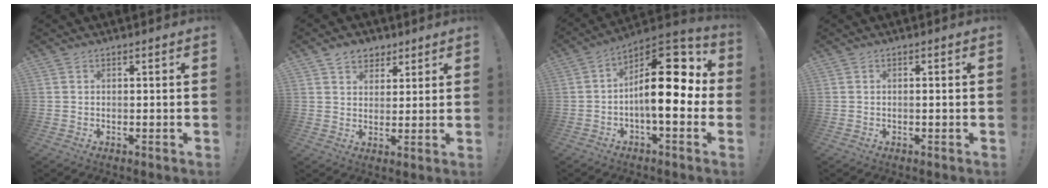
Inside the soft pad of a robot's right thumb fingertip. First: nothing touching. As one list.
[{"total": 6.5, "force": [4.1, 4.9, 1.5], "torque": [-0.015, -0.023, 0.077]}, {"total": 18.4, "force": [1.6, 7.8, 16.7], "torque": [-0.243, -0.010, 0.029]}, {"total": 0.8, "force": [-0.3, -0.1, 0.8], "torque": [-0.007, -0.003, -0.006]}]